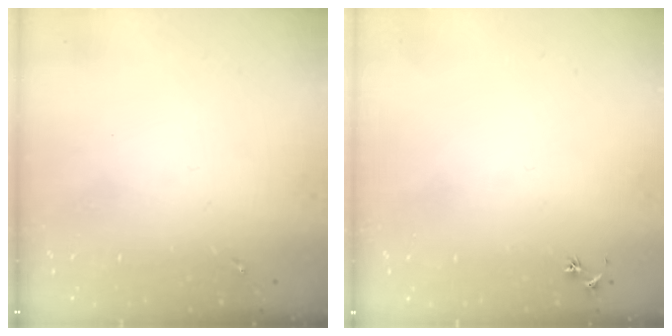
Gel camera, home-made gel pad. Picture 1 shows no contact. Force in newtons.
{"total": 2.5, "press": 2.5, "slide": 0.3}